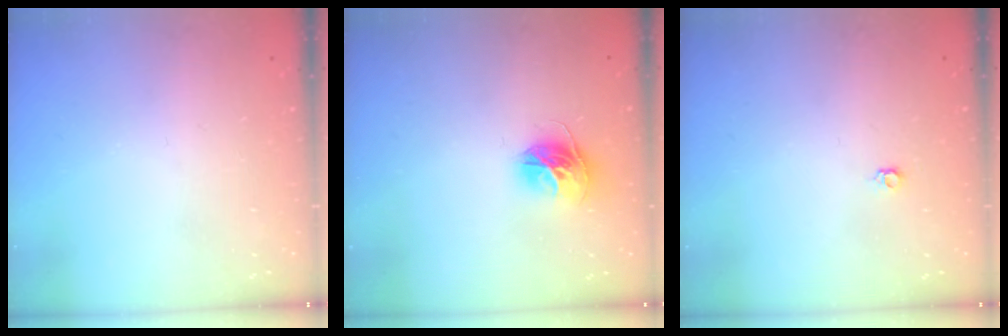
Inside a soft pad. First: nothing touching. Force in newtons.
{"total": 11.2, "press": 11.2, "slide": 1.1}
{"total": 3.1, "press": 3.0, "slide": 0.6}